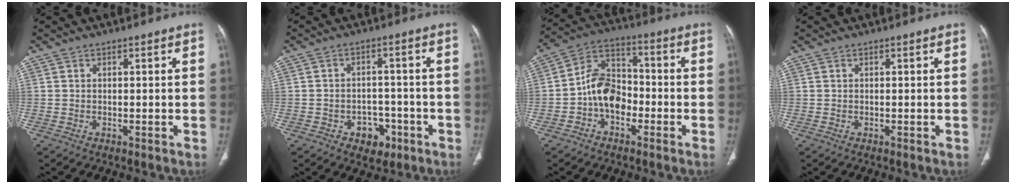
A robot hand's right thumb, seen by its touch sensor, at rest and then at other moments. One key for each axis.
{"total": 5.9, "fx": -2.8, "fy": 4.4, "fz": 2.7, "tx": -0.010, "ty": 0.026, "tz": -0.034}
{"total": 10.0, "fx": -2.8, "fy": 7.1, "fz": 6.5, "tx": -0.097, "ty": 0.042, "tz": -0.063}
{"total": 0.0}